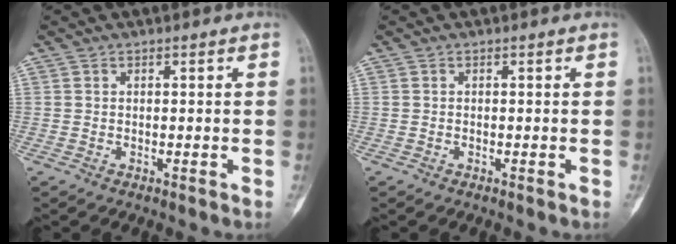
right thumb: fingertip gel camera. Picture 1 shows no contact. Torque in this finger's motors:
{"motor_torque": [-0.24, -0.07, 0.02, 0.14, 0.00]}